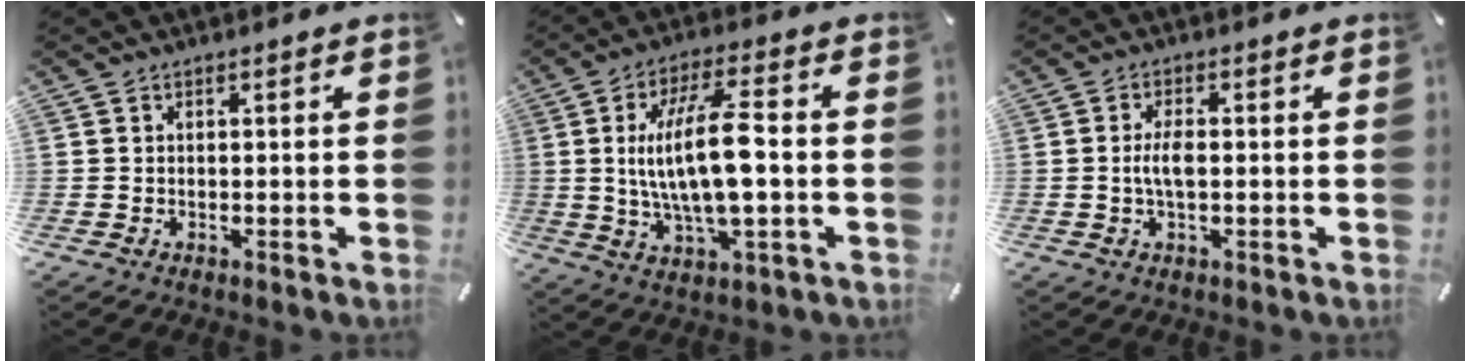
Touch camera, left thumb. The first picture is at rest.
{"total": 15.4, "force": [-0.1, 4.7, 14.7], "torque": [-0.301, -0.005, -0.011]}
{"total": 4.0, "force": [-0.2, 1.5, 3.7], "torque": [-0.082, -0.003, -0.009]}